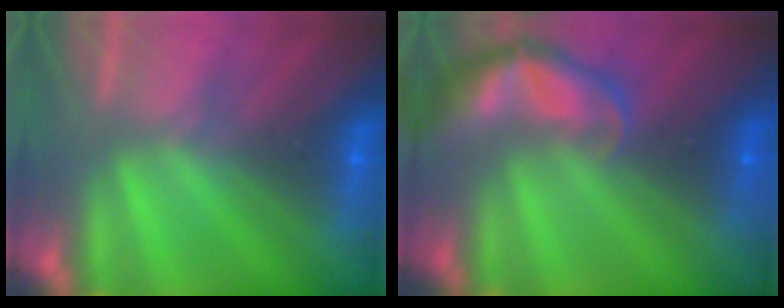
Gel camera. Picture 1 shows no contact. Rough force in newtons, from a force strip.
{"total": 5.6}